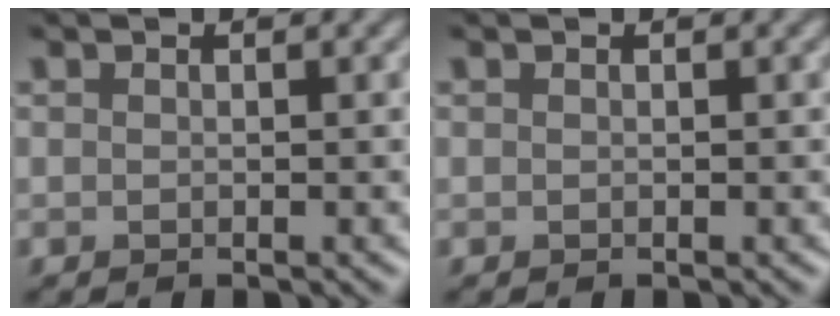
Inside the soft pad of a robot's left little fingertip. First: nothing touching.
{"total": 0.0}